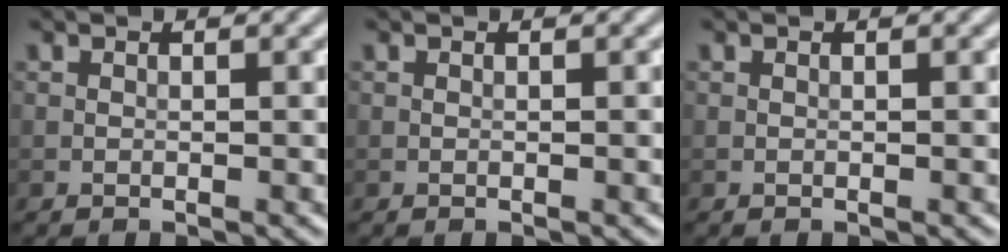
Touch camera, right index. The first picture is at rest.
{"total": 0.0}
{"total": 0.0}